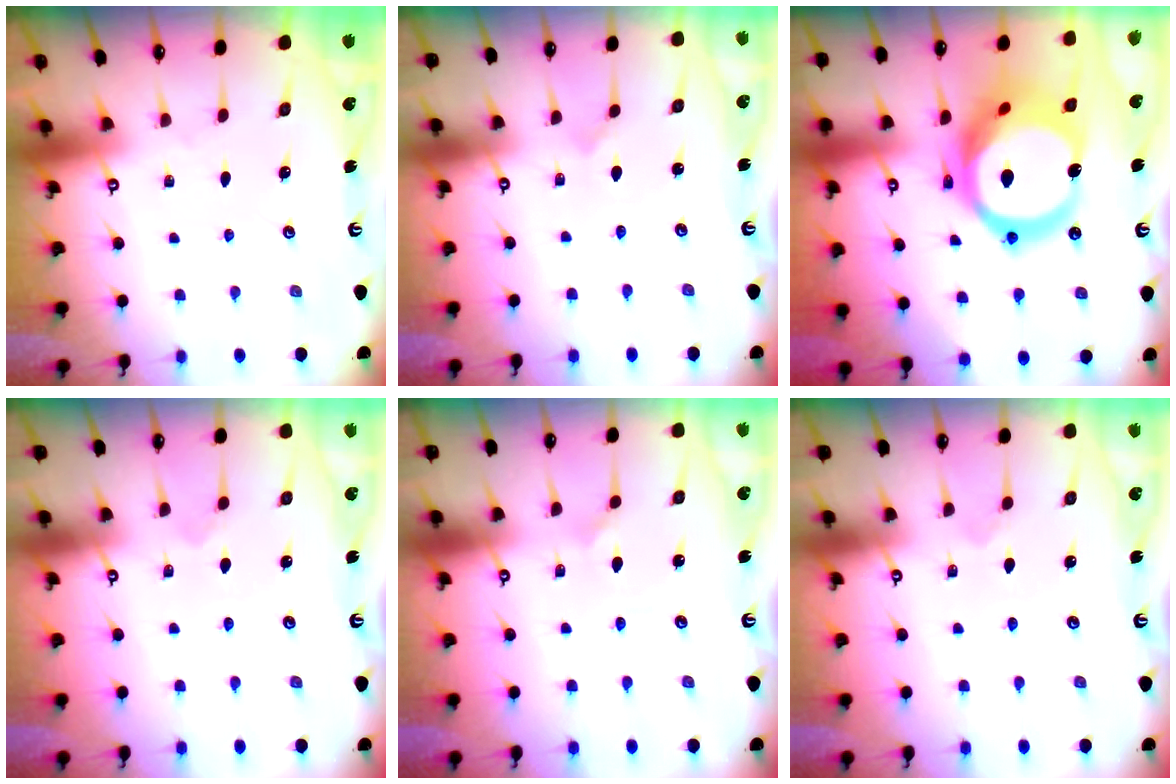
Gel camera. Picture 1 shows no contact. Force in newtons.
{"total": 1.0, "press": 1.0, "slide": 0.0}
{"total": 21.2, "press": 21.1, "slide": 2.3}
{"total": 1.4, "press": 1.4, "slide": 0.1}
{"total": 2.2, "press": 2.2, "slide": 0.1}
{"total": 1.4, "press": 1.4, "slide": 0.1}